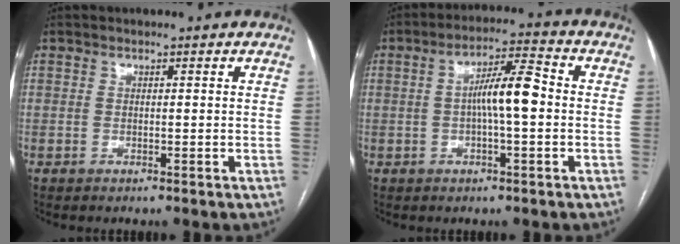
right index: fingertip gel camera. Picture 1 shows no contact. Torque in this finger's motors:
{"motor_torque": [1.32, -0.21, 0.63, 0.15]}